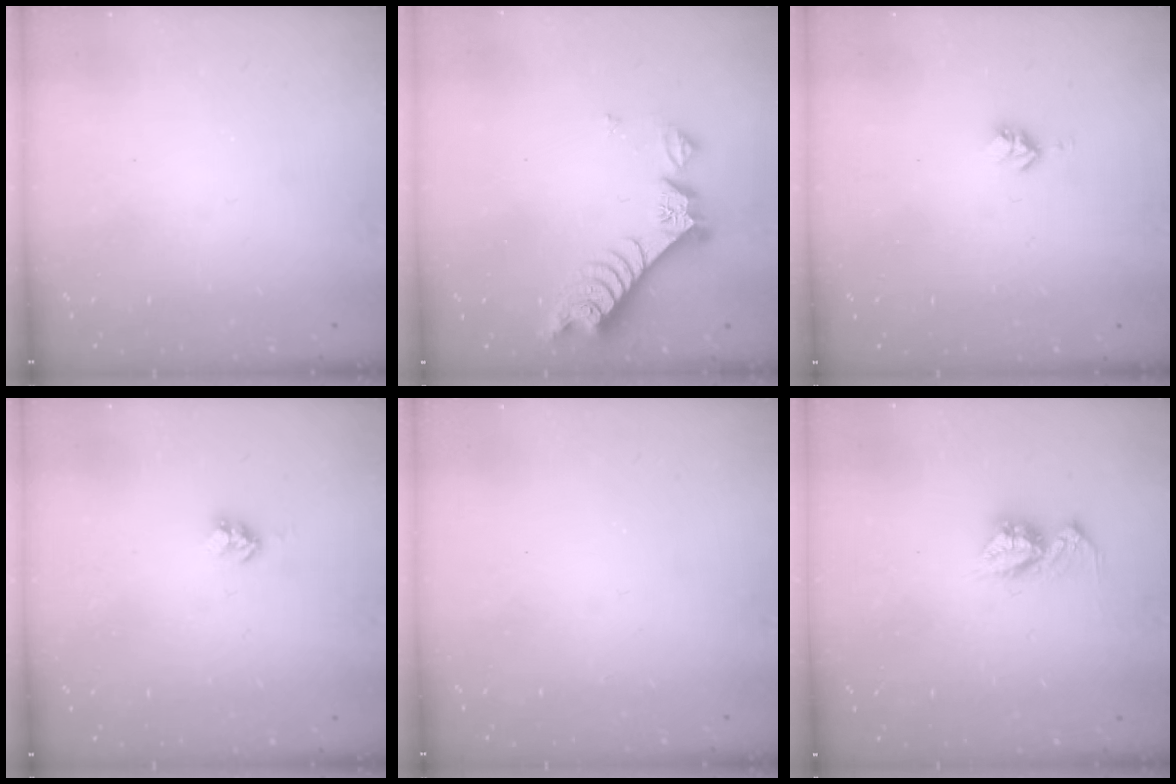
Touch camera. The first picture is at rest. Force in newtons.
{"total": 8.5, "press": 8.4, "slide": 0.8}
{"total": 3.7, "press": 3.7, "slide": 0.5}
{"total": 3.9, "press": 3.9, "slide": 0.4}
{"total": 0.0}
{"total": 8.1, "press": 8.1, "slide": 0.8}